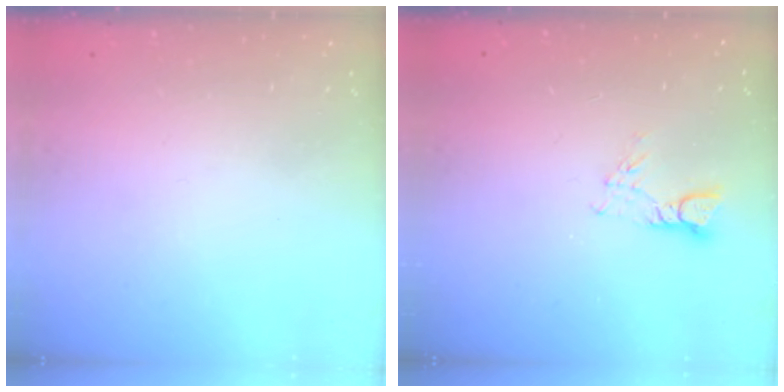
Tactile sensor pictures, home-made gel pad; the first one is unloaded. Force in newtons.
{"total": 3.8, "press": 3.8, "slide": 0.4}